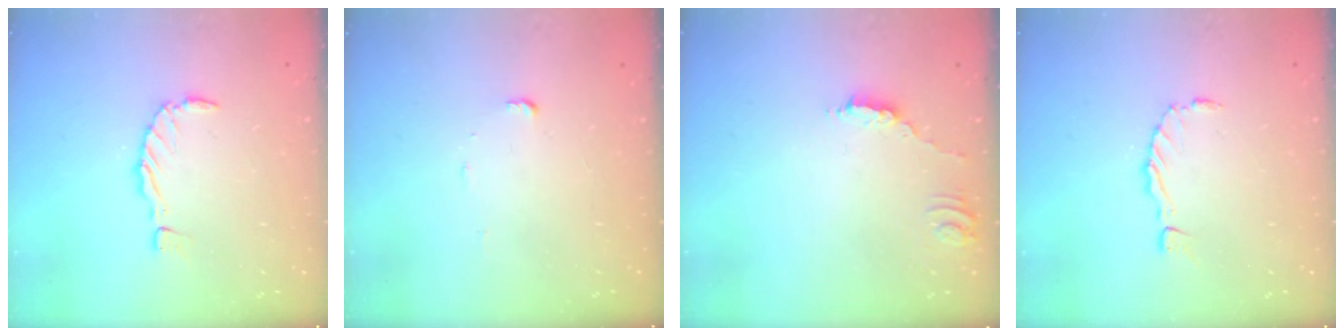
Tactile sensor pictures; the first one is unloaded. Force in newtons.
{"total": 5.4, "press": 5.4, "slide": 0.5}
{"total": 1.8, "press": 1.8, "slide": 0.1}
{"total": 0.0}